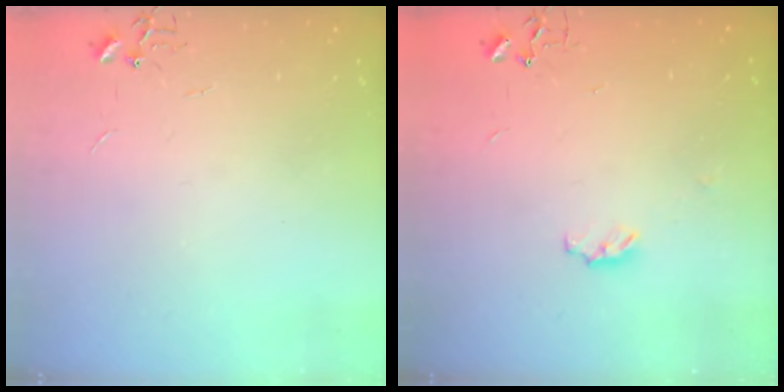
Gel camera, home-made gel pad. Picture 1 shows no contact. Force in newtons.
{"total": 3.8, "press": 3.8, "slide": 0.5}